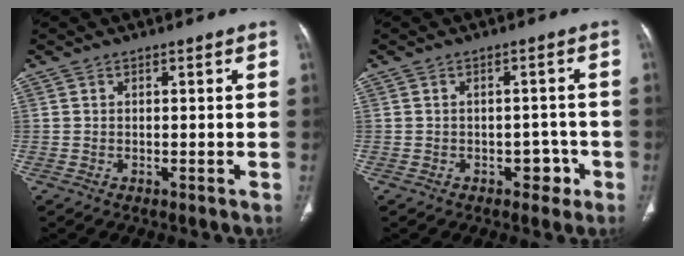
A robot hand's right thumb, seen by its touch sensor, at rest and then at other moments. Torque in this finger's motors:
{"motor_torque": [2.13, 2.14, 0.55, -0.75, -0.02]}